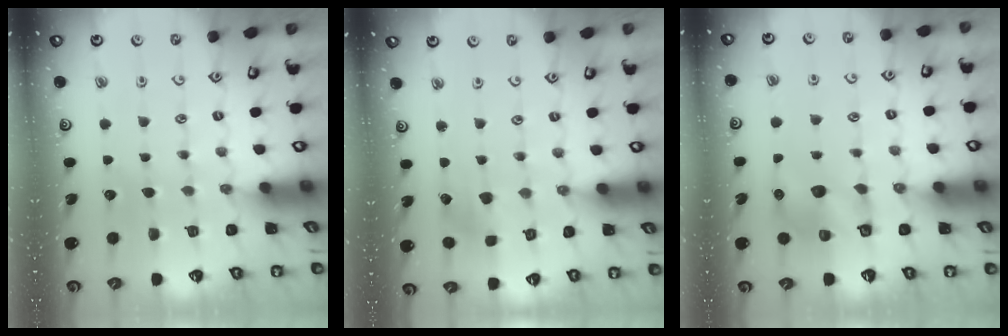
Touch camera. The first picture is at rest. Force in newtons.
{"total": 2.3, "press": 2.2, "slide": 0.4}
{"total": 6.7, "press": 6.7, "slide": 0.1}